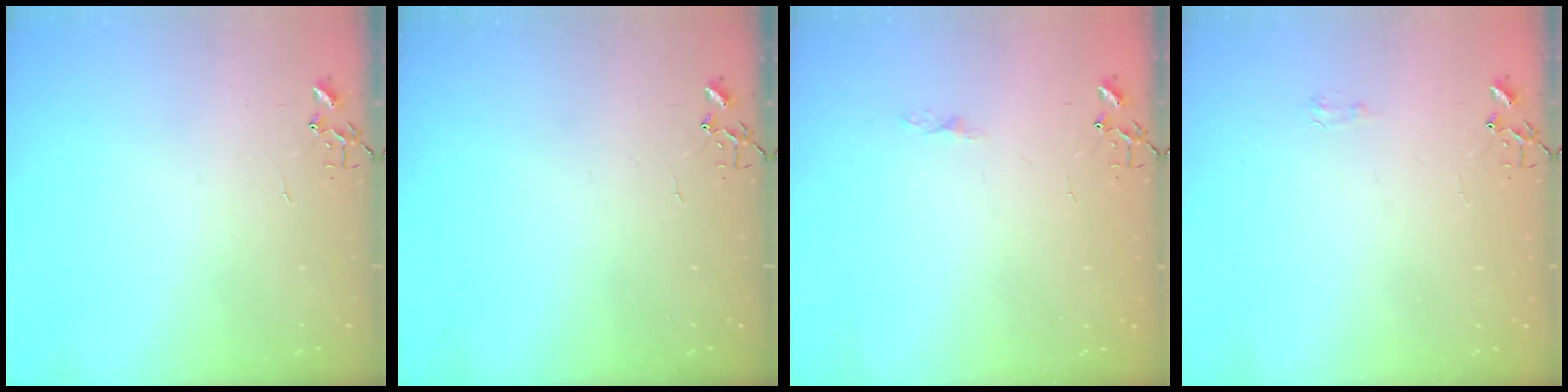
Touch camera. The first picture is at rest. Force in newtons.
{"total": 0.0}
{"total": 3.6, "press": 3.5, "slide": 0.5}
{"total": 4.1, "press": 4.0, "slide": 0.7}